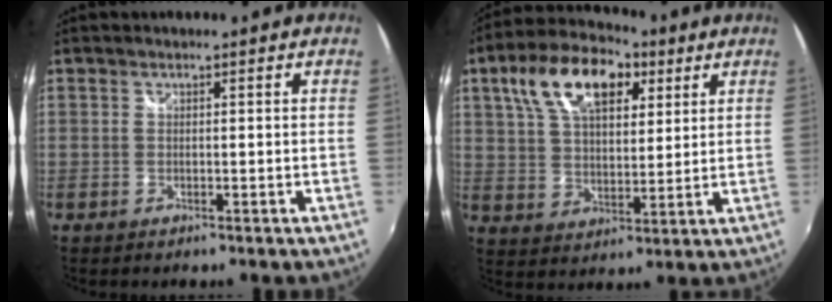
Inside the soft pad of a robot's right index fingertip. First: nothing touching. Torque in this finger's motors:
{"motor_torque": [1.18, 0.96, 0.63, 0.12]}